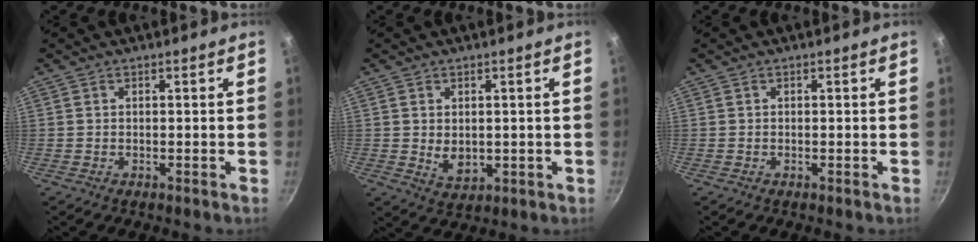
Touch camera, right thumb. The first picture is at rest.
{"total": 4.6, "force": [0.4, 3.2, 3.2], "torque": [-0.049, -0.011, 0.015]}
{"total": 0.0}